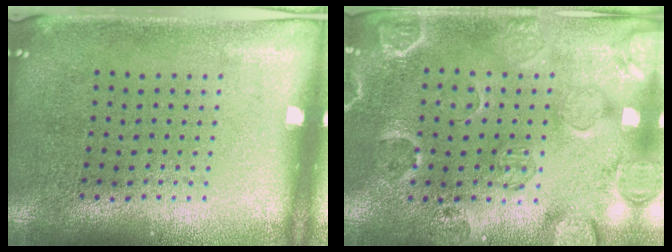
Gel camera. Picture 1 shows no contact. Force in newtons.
{"total": 2.5, "press": 2.0, "slide": 1.5}